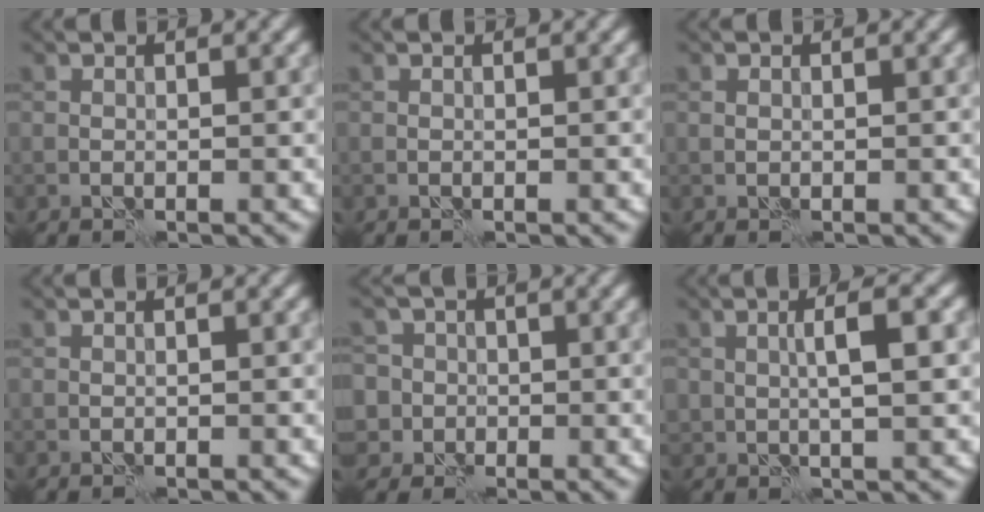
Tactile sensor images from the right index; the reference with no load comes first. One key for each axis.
{"total": 0.0}
{"total": 0.5, "fx": -0.1, "fy": 0.4, "fz": 0.3, "tx": -0.007, "ty": 0.000, "tz": -0.001}
{"total": 0.0}
{"total": 5.9, "fx": 0.0, "fy": 5.6, "fz": 1.8, "tx": -0.026, "ty": 0.029, "tz": -0.034}
{"total": 3.3, "fx": 0.4, "fy": 0.8, "fz": 3.2, "tx": -0.058, "ty": 0.005, "tz": 0.008}